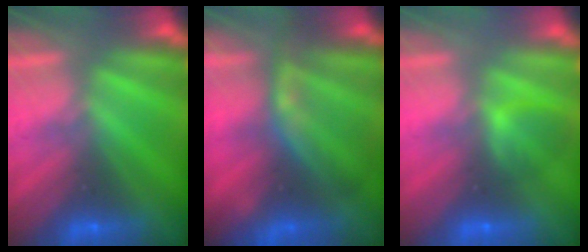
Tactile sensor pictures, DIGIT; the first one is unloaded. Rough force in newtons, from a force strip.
{"total": 8.6}
{"total": 2.1}